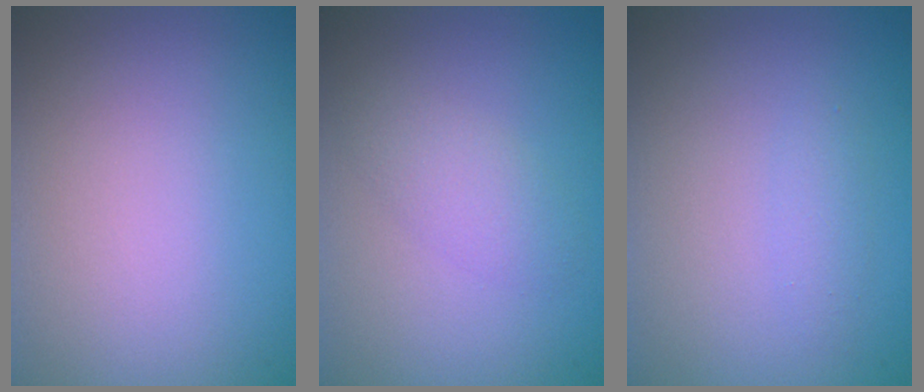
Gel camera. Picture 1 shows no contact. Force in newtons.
{"total": 2.1, "press": 2.1, "slide": 0.0}
{"total": 0.9, "press": 0.9, "slide": 0.0}